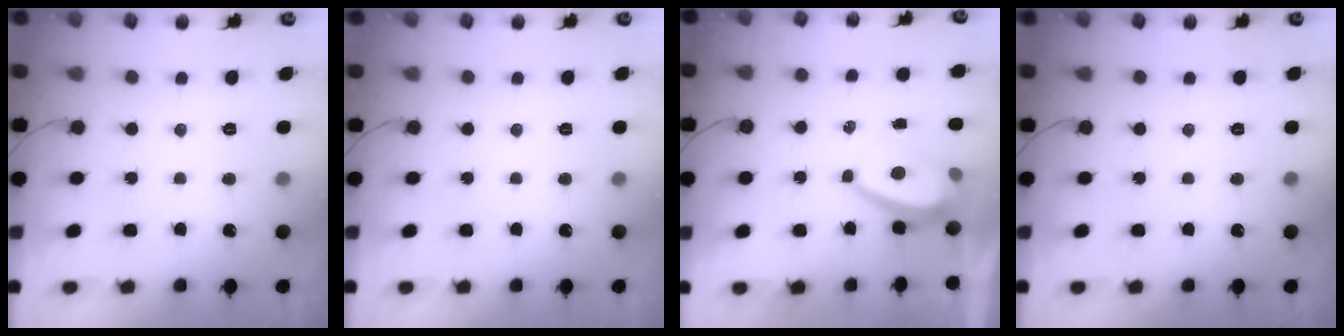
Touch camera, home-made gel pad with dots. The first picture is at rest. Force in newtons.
{"total": 0.0}
{"total": 3.2, "press": 3.1, "slide": 0.6}
{"total": 0.0}